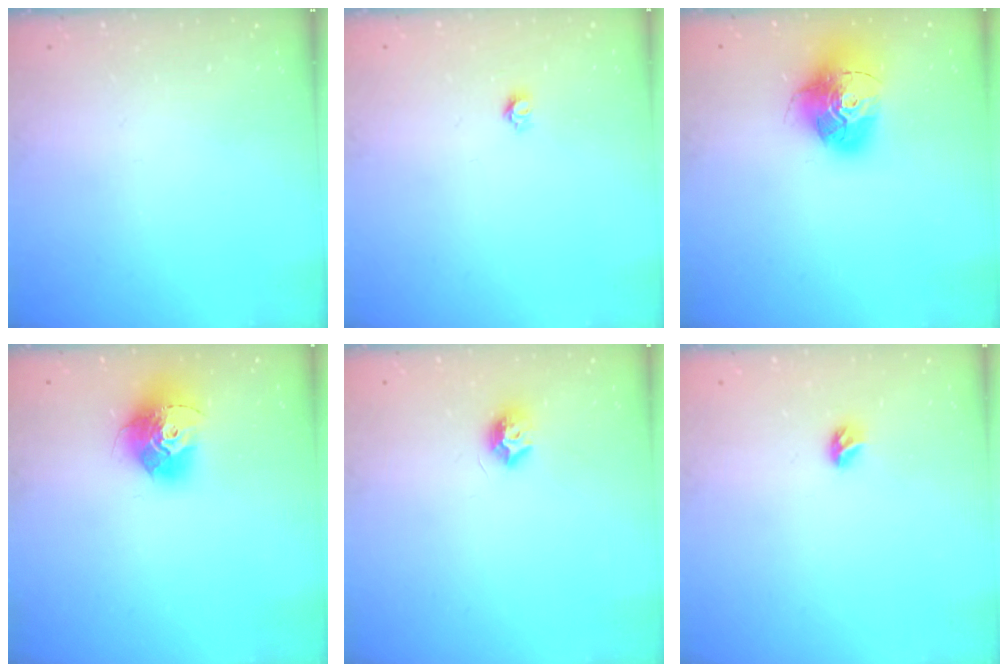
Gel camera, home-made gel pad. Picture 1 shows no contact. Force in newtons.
{"total": 3.9, "press": 3.9, "slide": 0.3}
{"total": 16.5, "press": 16.4, "slide": 1.5}
{"total": 14.4, "press": 14.3, "slide": 1.3}
{"total": 7.6, "press": 7.6, "slide": 0.2}
{"total": 3.3, "press": 3.2, "slide": 0.8}